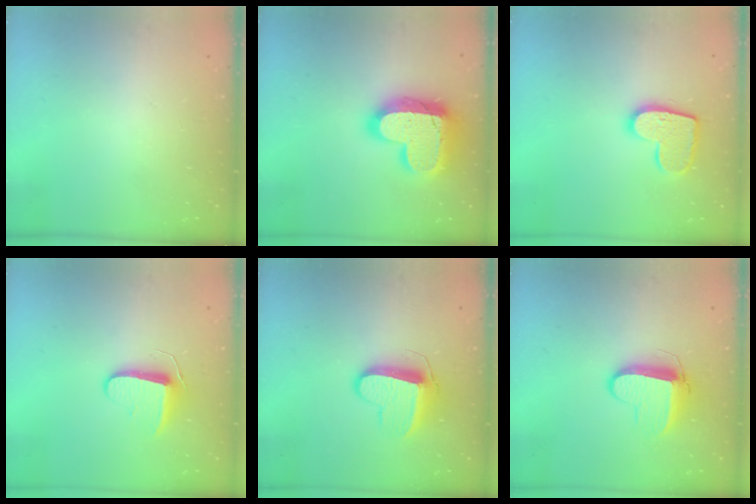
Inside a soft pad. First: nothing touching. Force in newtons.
{"total": 21.1, "press": 21.0, "slide": 1.5}
{"total": 13.5, "press": 13.5, "slide": 0.8}
{"total": 9.6, "press": 9.5, "slide": 0.7}
{"total": 10.7, "press": 10.7, "slide": 0.5}
{"total": 9.6, "press": 9.5, "slide": 0.9}